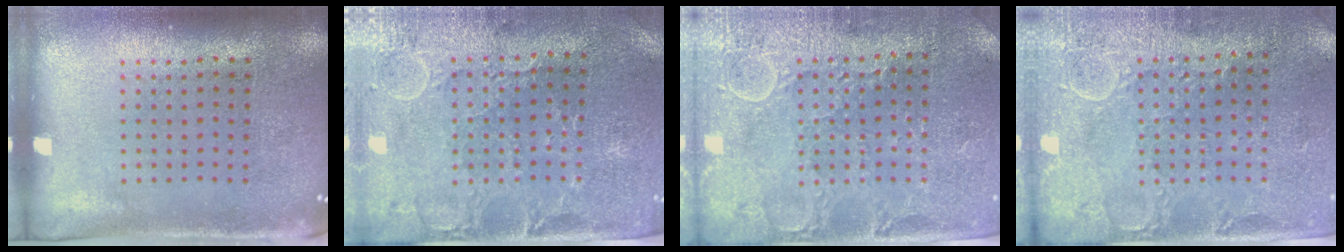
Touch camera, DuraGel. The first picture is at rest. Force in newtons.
{"total": 0.7, "press": 0.5, "slide": 0.4}
{"total": 2.9, "press": 2.8, "slide": 0.4}
{"total": 2.8, "press": 2.5, "slide": 1.2}